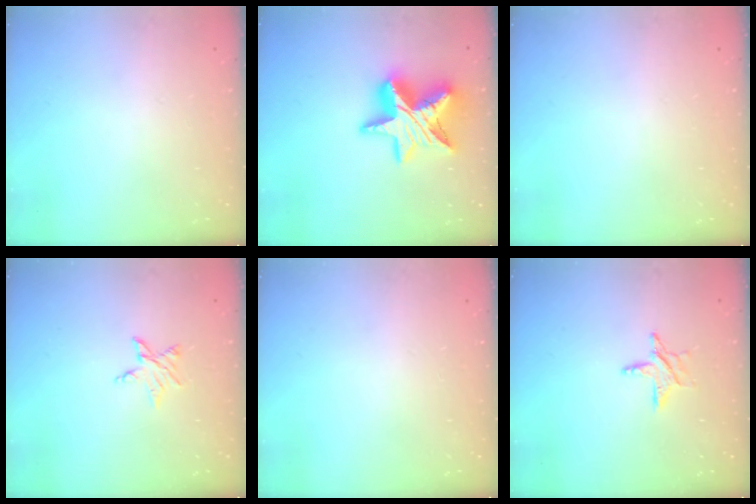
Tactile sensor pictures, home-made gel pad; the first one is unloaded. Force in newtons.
{"total": 17.2, "press": 17.1, "slide": 1.2}
{"total": 0.0}
{"total": 5.2, "press": 5.2, "slide": 0.6}
{"total": 0.0}
{"total": 6.6, "press": 6.5, "slide": 0.4}